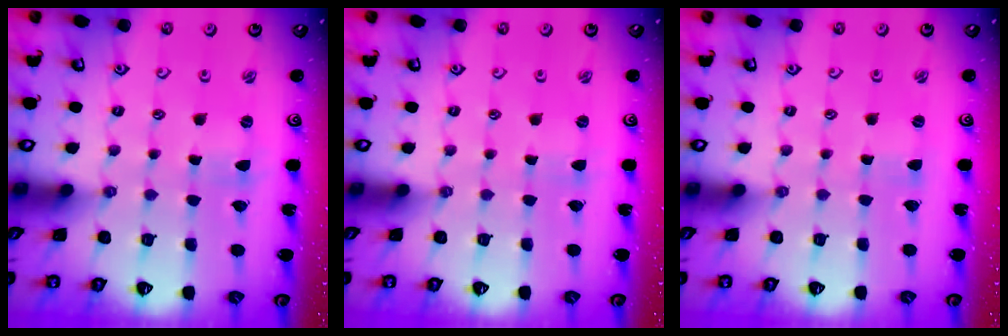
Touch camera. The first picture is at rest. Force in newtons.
{"total": 0.0}
{"total": 0.0}